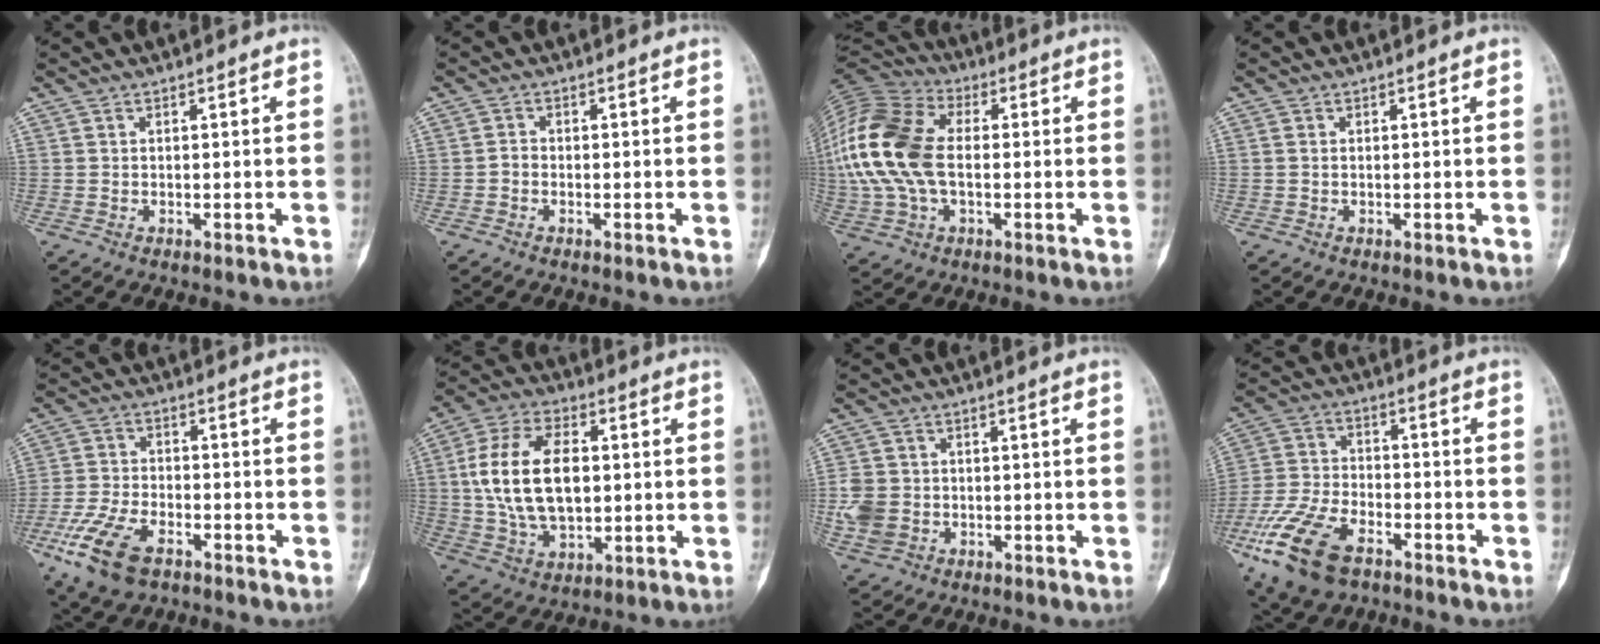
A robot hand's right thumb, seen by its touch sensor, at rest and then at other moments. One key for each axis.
{"total": 1.4, "fx": -0.5, "fy": 1.1, "fz": 0.6, "tx": -0.003, "ty": 0.005, "tz": -0.017}
{"total": 19.4, "fx": 0.0, "fy": 12.1, "fz": 15.2, "tx": -0.337, "ty": 0.020, "tz": -0.004}
{"total": 0.6, "fx": 0.0, "fy": 0.5, "fz": 0.3, "tx": -0.004, "ty": 0.001, "tz": -0.002}
{"total": 12.0, "fx": -6.4, "fy": 6.4, "fz": 8.0, "tx": -0.161, "ty": 0.010, "tz": -0.123}
{"total": 17.7, "fx": 1.5, "fy": 10.8, "fz": 14.0, "tx": -0.245, "ty": 0.008, "tz": 0.029}
{"total": 6.5, "fx": -1.2, "fy": 5.6, "fz": 3.2, "tx": -0.058, "ty": 0.007, "tz": -0.020}
{"total": 16.2, "fx": -8.8, "fy": 8.7, "fz": 10.5, "tx": -0.213, "ty": 0.019, "tz": -0.168}